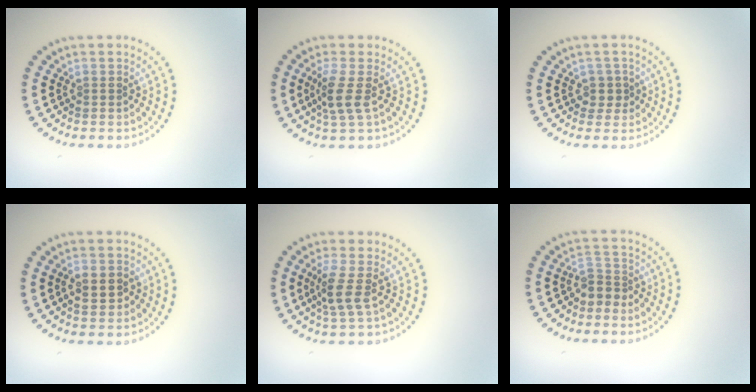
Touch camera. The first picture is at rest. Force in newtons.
{"total": 2.7, "press": 2.1, "slide": 1.6}
{"total": 1.5, "press": 1.0, "slide": 1.1}
{"total": 2.5, "press": 2.5, "slide": 0.2}
{"total": 2.6, "press": 2.1, "slide": 1.6}
{"total": 2.2, "press": 1.7, "slide": 1.4}